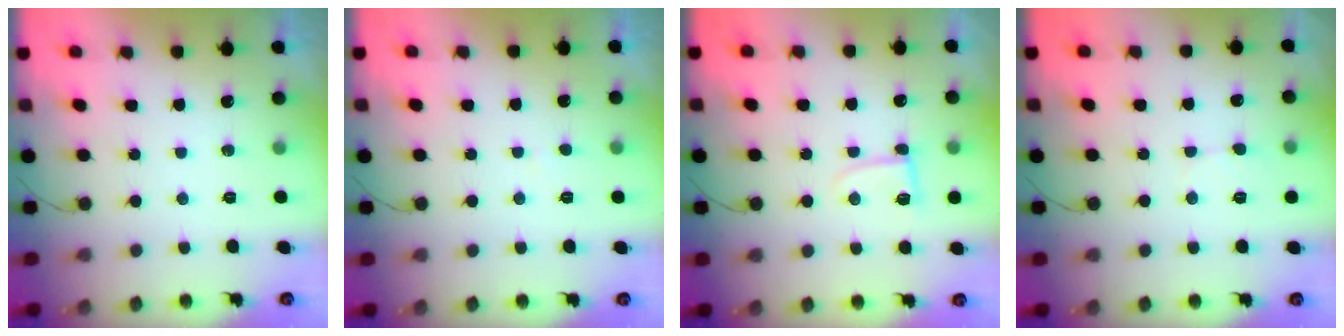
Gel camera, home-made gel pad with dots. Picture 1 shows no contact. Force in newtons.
{"total": 1.3, "press": 1.3, "slide": 0.1}
{"total": 4.6, "press": 4.5, "slide": 0.6}
{"total": 4.5, "press": 4.5, "slide": 0.6}